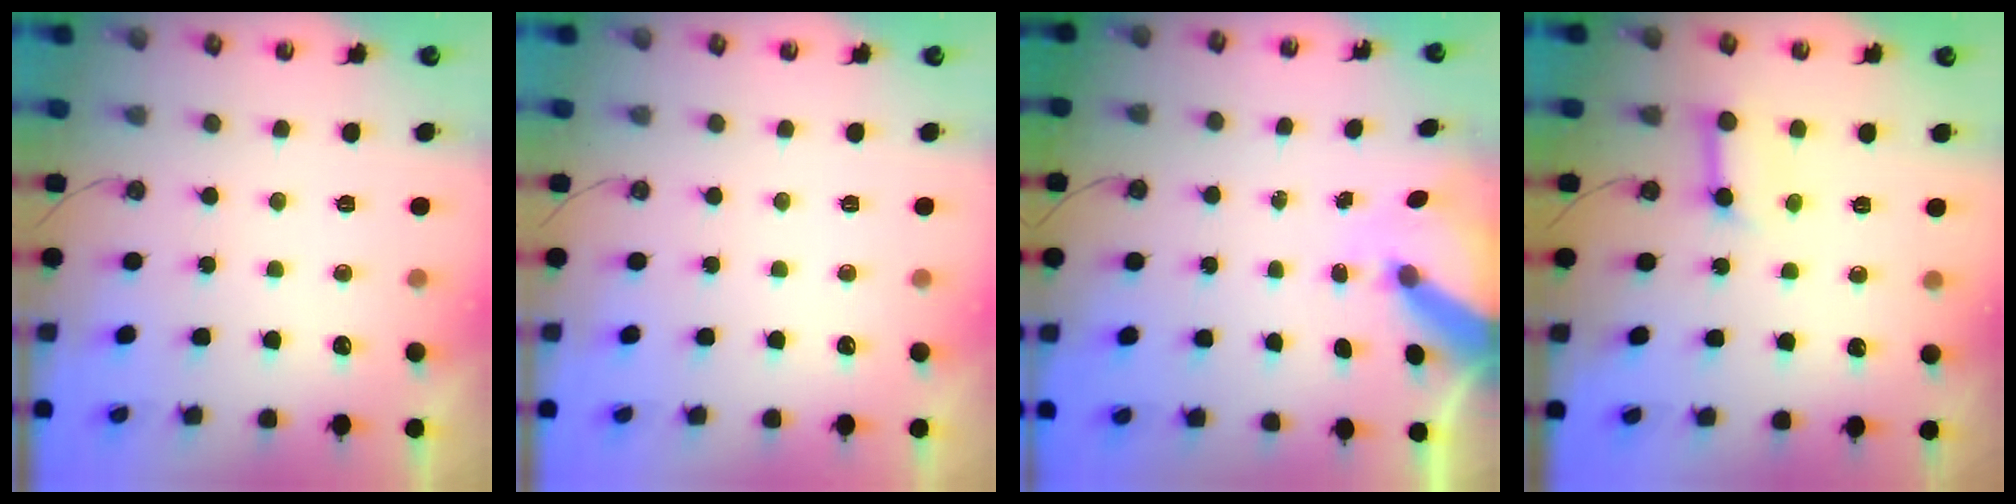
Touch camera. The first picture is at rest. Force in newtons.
{"total": 0.0}
{"total": 8.2, "press": 8.1, "slide": 0.8}
{"total": 7.3, "press": 7.3, "slide": 0.9}